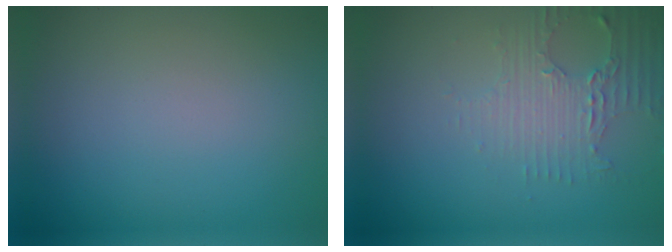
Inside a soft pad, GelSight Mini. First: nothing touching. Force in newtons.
{"total": 3.0, "press": 2.5, "slide": 1.7}